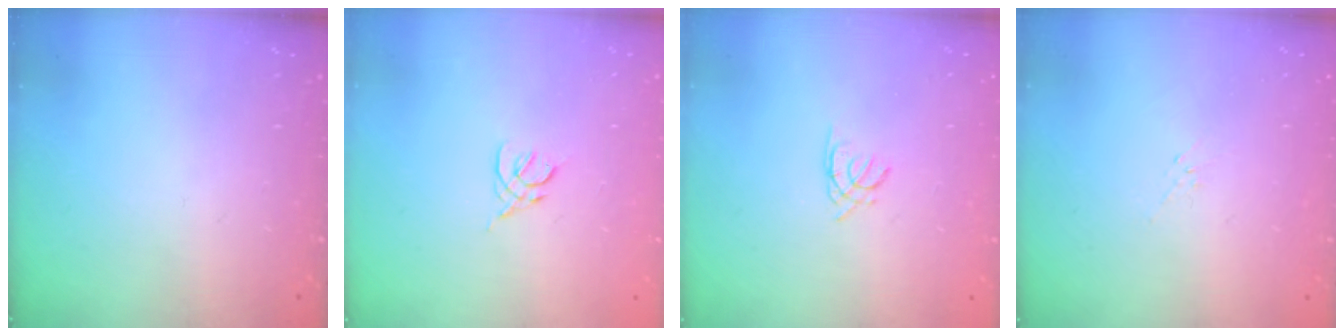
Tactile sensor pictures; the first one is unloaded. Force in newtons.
{"total": 2.2, "press": 2.1, "slide": 0.6}
{"total": 0.5, "press": 0.4, "slide": 0.3}
{"total": 2.1, "press": 2.0, "slide": 0.6}